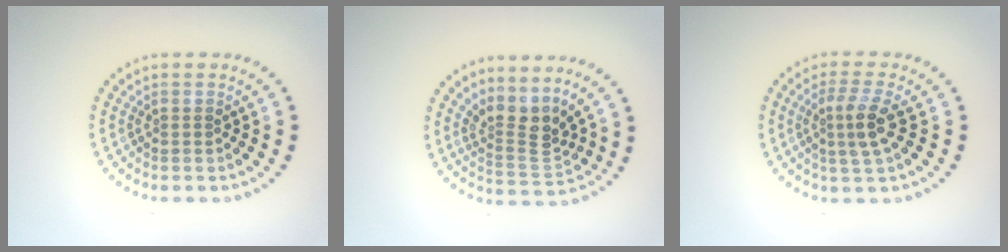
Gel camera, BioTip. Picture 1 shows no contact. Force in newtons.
{"total": 3.4, "press": 2.3, "slide": 2.5}
{"total": 2.9, "press": 2.5, "slide": 1.4}